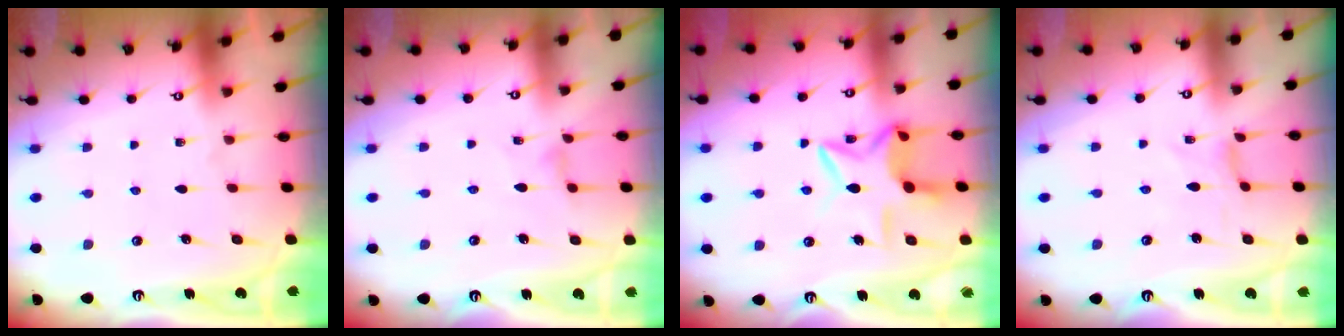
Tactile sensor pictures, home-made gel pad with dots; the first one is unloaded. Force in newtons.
{"total": 1.3, "press": 1.3, "slide": 0.2}
{"total": 10.9, "press": 10.9, "slide": 1.1}
{"total": 0.0}